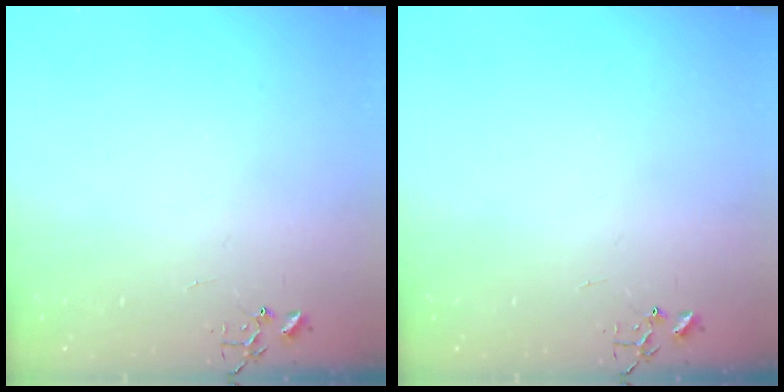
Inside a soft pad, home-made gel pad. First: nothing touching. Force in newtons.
{"total": 0.0}